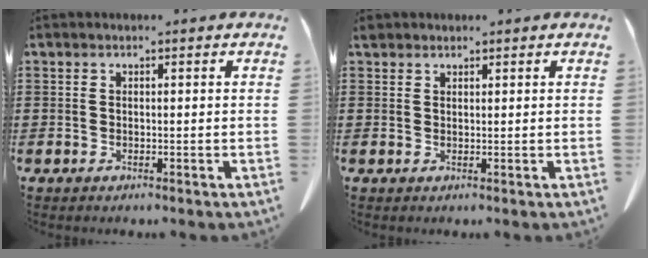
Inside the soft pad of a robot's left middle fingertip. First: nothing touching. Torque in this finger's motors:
{"motor_torque": [0.21, 0.24, 0.00, 0.01]}